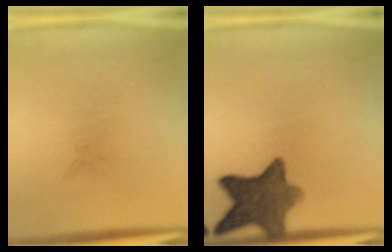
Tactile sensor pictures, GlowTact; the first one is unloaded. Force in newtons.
{"total": 9.7}